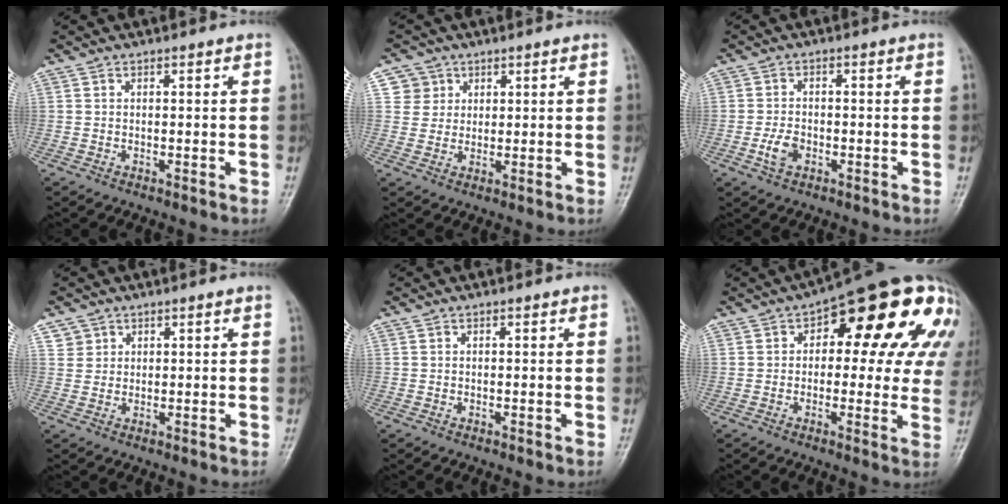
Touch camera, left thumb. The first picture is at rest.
{"total": 4.2, "force": [1.7, 3.8, -0.1], "torque": [0.031, -0.007, 0.026]}
{"total": 3.8, "force": [-1.5, 2.5, 2.5], "torque": [-0.044, 0.010, -0.031]}
{"total": 2.4, "force": [1.3, 2.0, -0.1], "torque": [0.022, -0.004, 0.016]}
{"total": 0.0}
{"total": 21.4, "force": [6.5, 9.8, 17.9], "torque": [-0.182, 0.018, 0.073]}